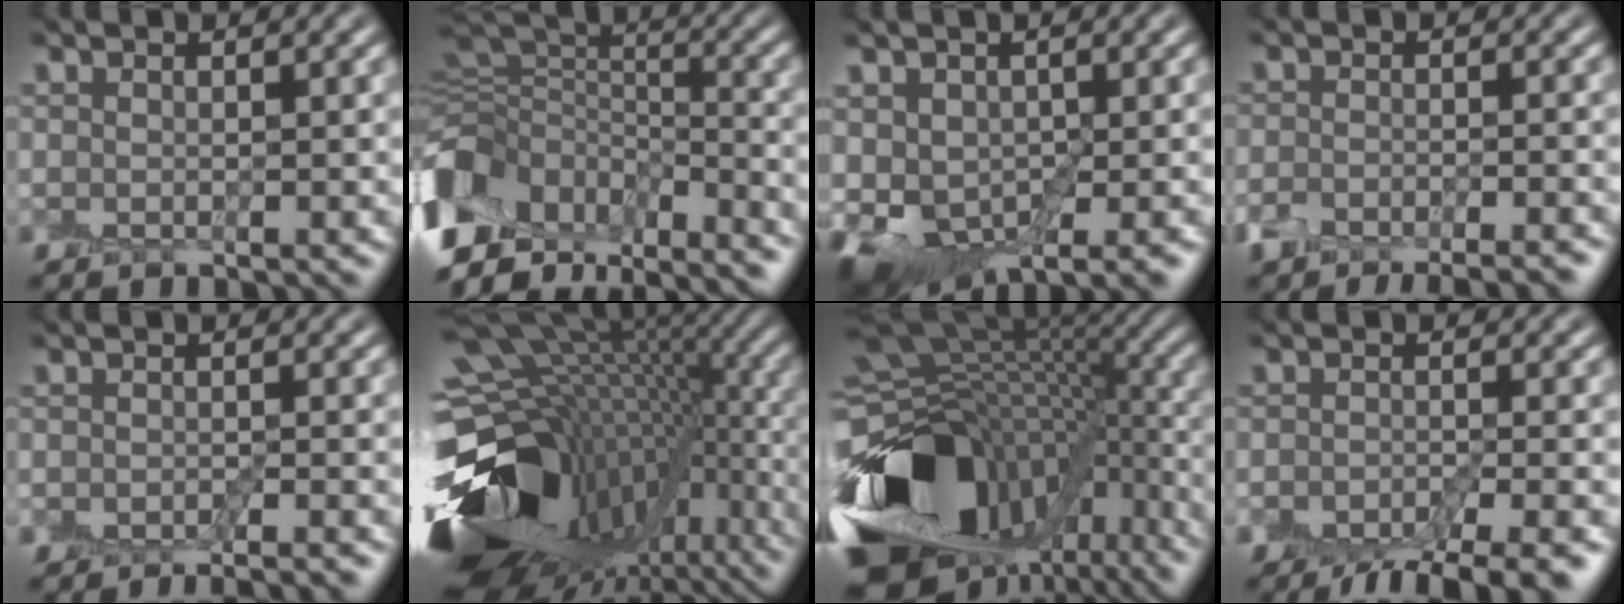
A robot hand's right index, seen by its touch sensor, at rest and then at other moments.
{"total": 13.2, "force": [-8.4, 7.5, 6.9], "torque": [-0.165, 0.015, -0.112]}
{"total": 5.3, "force": [-0.9, 3.5, 3.9], "torque": [-0.077, -0.014, -0.012]}
{"total": 5.2, "force": [-4.4, 1.6, 2.2], "torque": [-0.029, -0.004, -0.069]}
{"total": 2.7, "force": [-2.4, 0.1, 1.1], "torque": [-0.017, -0.004, -0.032]}
{"total": 17.5, "force": [-3.9, 9.8, 13.9], "torque": [-0.250, -0.003, -0.023]}
{"total": 19.3, "force": [-8.7, 12.7, 11.5], "torque": [-0.199, -0.025, -0.075]}
{"total": 6.2, "force": [-5.0, 1.4, 3.4], "torque": [-0.045, -0.009, -0.085]}